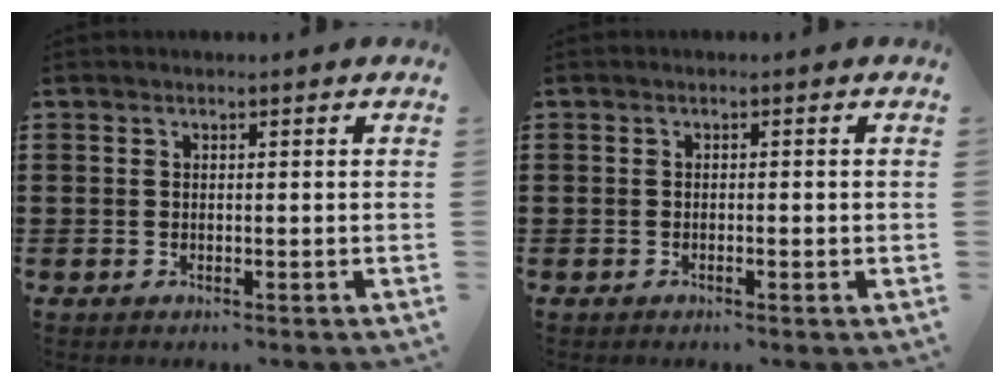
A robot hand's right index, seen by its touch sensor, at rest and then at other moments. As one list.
[{"total": 0.6, "force": [-0.2, 0.0, 0.6], "torque": [-0.011, -0.004, -0.003]}]